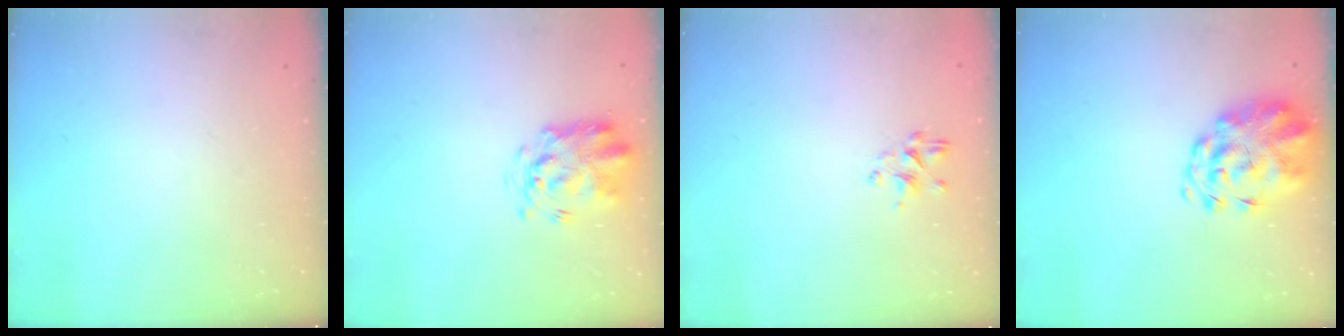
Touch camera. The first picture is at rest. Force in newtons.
{"total": 3.4, "press": 3.3, "slide": 0.7}
{"total": 2.3, "press": 2.1, "slide": 1.0}
{"total": 4.2, "press": 4.0, "slide": 1.4}